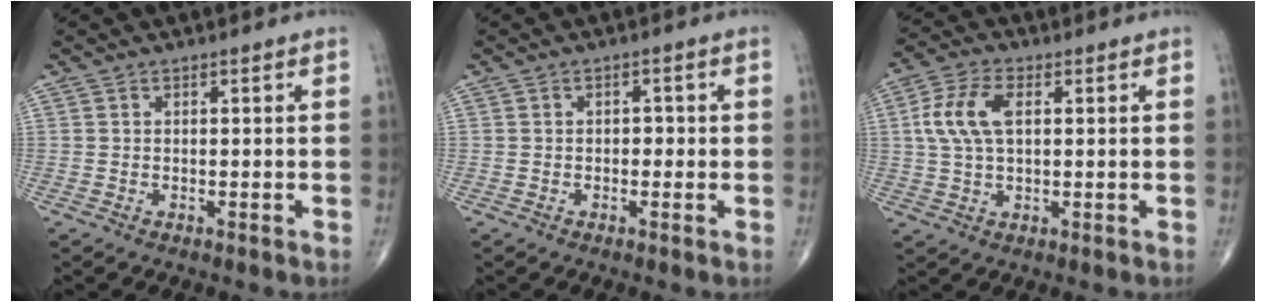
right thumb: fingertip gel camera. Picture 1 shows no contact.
{"total": 1.7, "force": [-0.1, 1.2, 1.3], "torque": [-0.008, 0.005, -0.007]}
{"total": 8.7, "force": [1.7, 4.6, 7.1], "torque": [-0.156, 0.013, 0.032]}